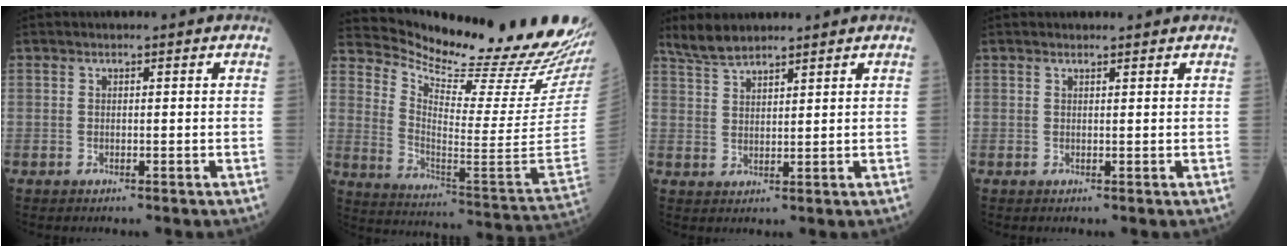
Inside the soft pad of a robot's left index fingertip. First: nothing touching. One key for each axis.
{"total": 24.5, "fx": 22.5, "fy": -0.6, "fz": 9.6, "tx": -0.175, "ty": -0.118, "tz": 0.317}
{"total": 4.5, "fx": 4.2, "fy": 0.6, "fz": 1.5, "tx": -0.043, "ty": 0.014, "tz": 0.088}
{"total": 1.4, "fx": 1.4, "fy": 0.1, "fz": 0.2, "tx": -0.013, "ty": 0.003, "tz": 0.017}